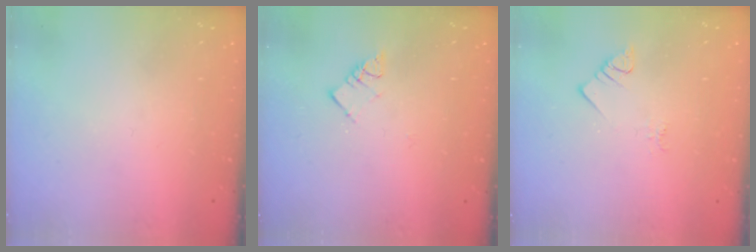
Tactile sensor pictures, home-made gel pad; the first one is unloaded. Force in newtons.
{"total": 4.2, "press": 4.2, "slide": 0.4}
{"total": 2.3, "press": 2.3, "slide": 0.4}